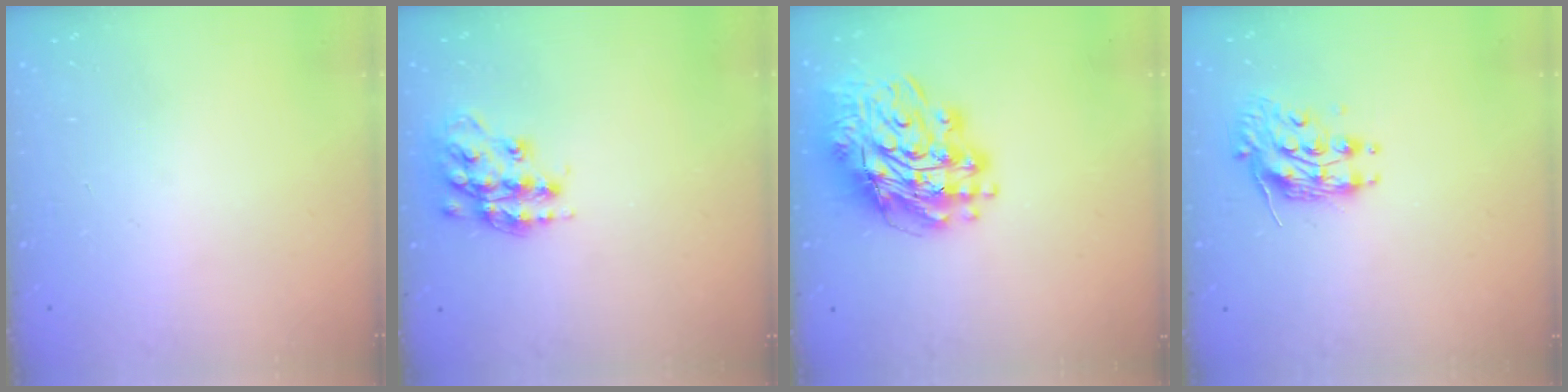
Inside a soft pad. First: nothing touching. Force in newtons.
{"total": 16.1, "press": 16.1, "slide": 1.0}
{"total": 18.5, "press": 18.3, "slide": 3.0}
{"total": 9.8, "press": 9.7, "slide": 0.8}